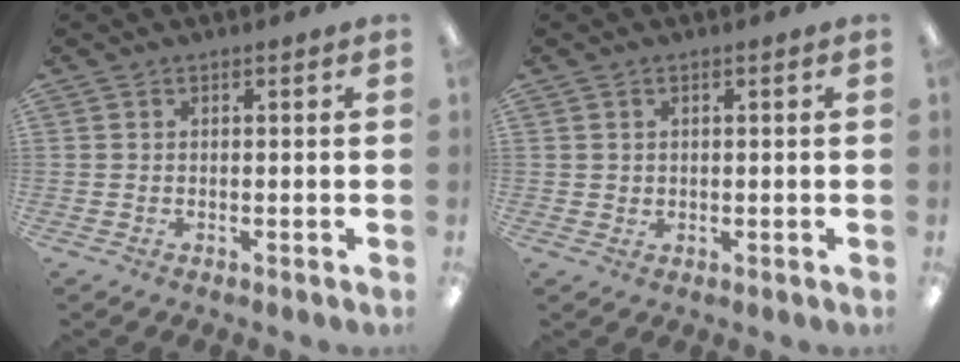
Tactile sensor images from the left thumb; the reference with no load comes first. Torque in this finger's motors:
{"motor_torque": [-0.18, 0.13, 0.16, -0.22, 0.00]}